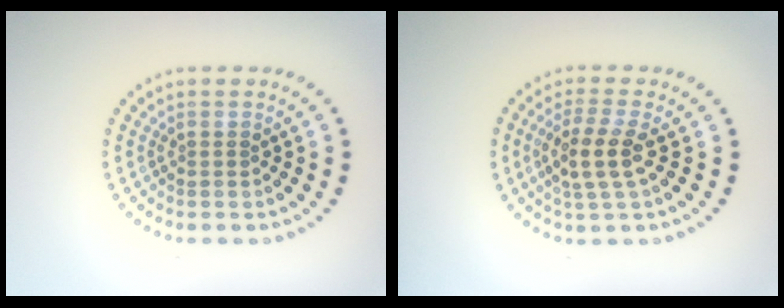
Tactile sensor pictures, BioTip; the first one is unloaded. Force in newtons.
{"total": 3.2, "press": 2.8, "slide": 1.5}